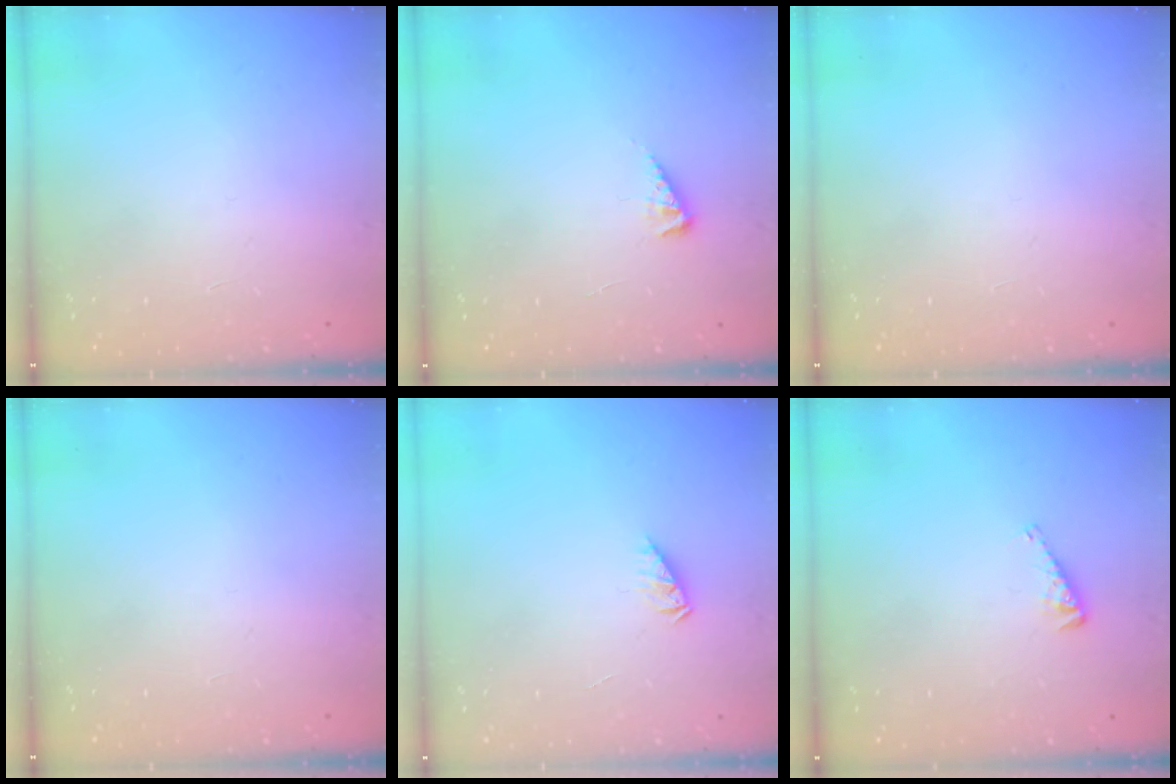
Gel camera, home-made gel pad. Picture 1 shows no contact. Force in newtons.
{"total": 3.2, "press": 3.2, "slide": 0.3}
{"total": 0.0}
{"total": 0.0}
{"total": 2.1, "press": 2.1, "slide": 0.3}
{"total": 4.0, "press": 4.0, "slide": 0.4}